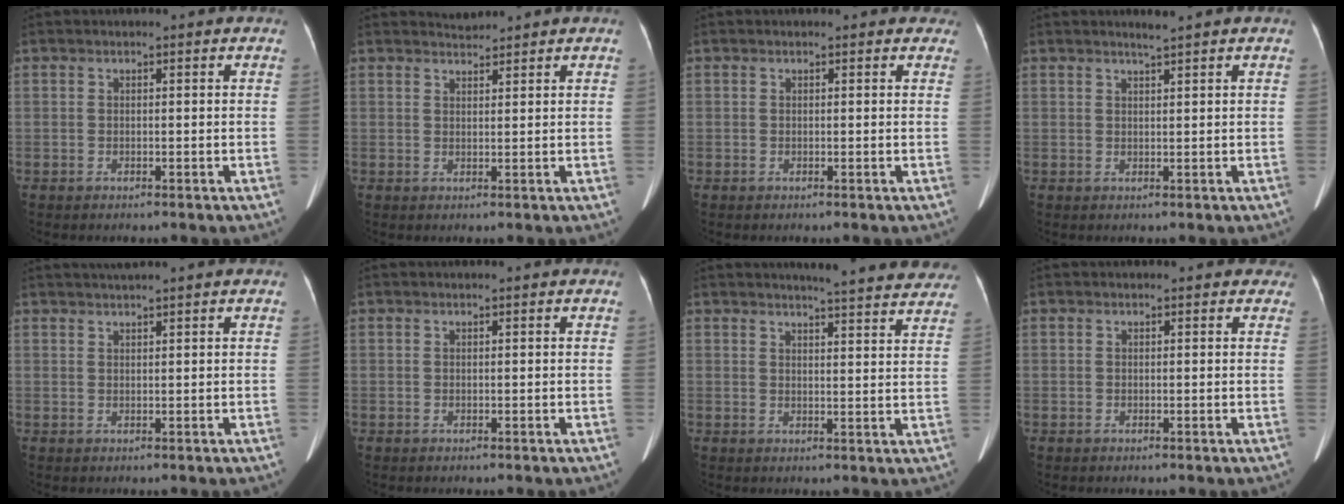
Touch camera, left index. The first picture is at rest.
{"total": 1.6, "force": [1.5, -0.2, -0.4], "torque": [-0.001, 0.003, 0.029]}
{"total": 1.5, "force": [0.8, 1.3, 0.1], "torque": [0.013, -0.001, -0.006]}
{"total": 1.2, "force": [1.0, -0.4, 0.4], "torque": [-0.015, -0.005, 0.022]}
{"total": 2.4, "force": [2.1, -0.6, 1.1], "torque": [-0.012, 0.017, 0.040]}
{"total": 0.0}
{"total": 15.6, "force": [14.7, 1.4, 5.0], "torque": [-0.049, -0.037, 0.155]}
{"total": 1.7, "force": [1.0, 1.4, 0.1], "torque": [0.014, 0.000, -0.004]}